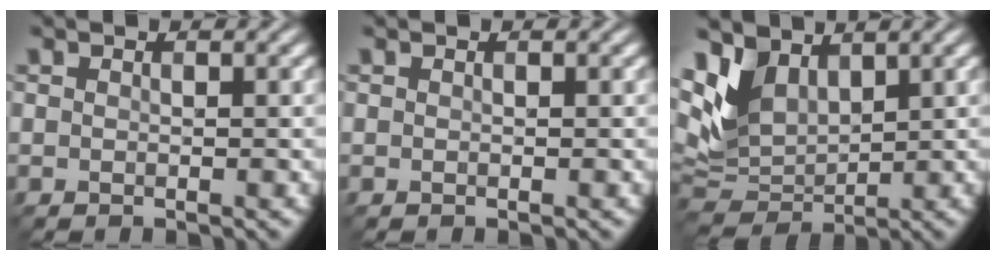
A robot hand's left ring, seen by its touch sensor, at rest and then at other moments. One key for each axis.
{"total": 0.0}
{"total": 4.9, "fx": 2.9, "fy": 3.1, "fz": 2.5, "tx": -0.071, "ty": -0.006, "tz": 0.061}